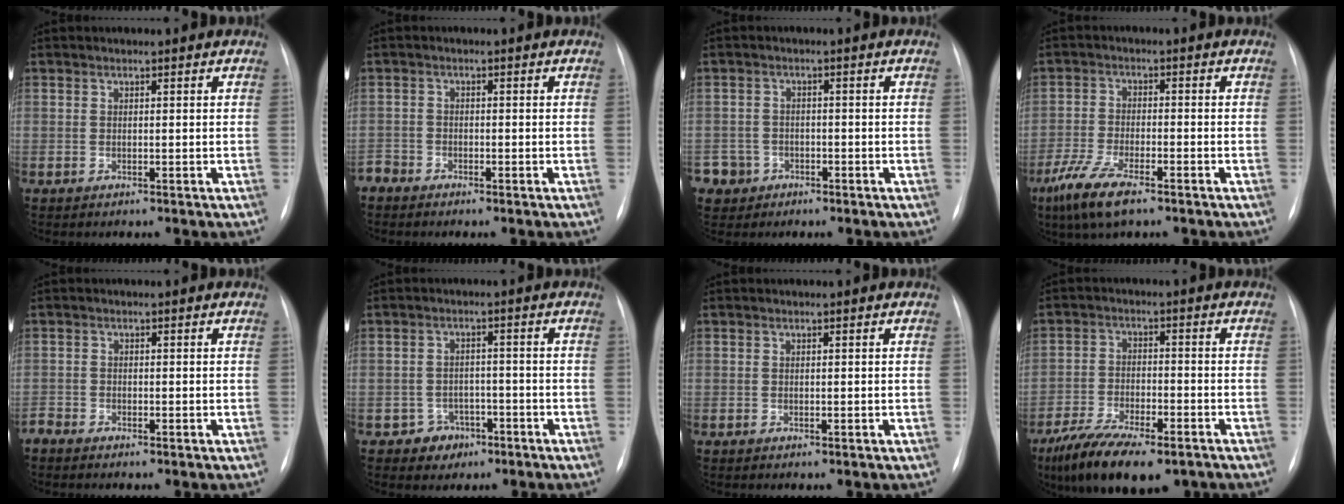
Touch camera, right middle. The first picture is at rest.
{"total": 2.1, "force": [-1.9, 0.8, -0.2], "torque": [0.006, -0.002, -0.037]}
{"total": 4.0, "force": [-2.0, 3.4, -0.4], "torque": [0.014, 0.011, -0.034]}
{"total": 7.3, "force": [-4.6, 1.5, 5.5], "torque": [-0.120, -0.018, -0.085]}
{"total": 1.2, "force": [-1.2, 0.2, 0.1], "torque": [-0.001, -0.005, -0.021]}
{"total": 3.6, "force": [-1.9, 3.0, 0.6], "torque": [0.001, 0.013, -0.021]}
{"total": 0.0}
{"total": 13.8, "force": [-9.7, 4.6, 8.6], "torque": [-0.150, -0.016, -0.161]}